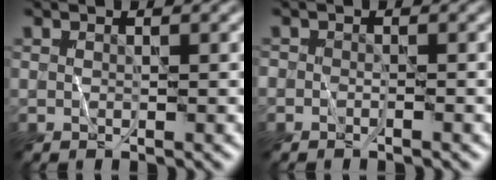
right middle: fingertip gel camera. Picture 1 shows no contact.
{"total": 0.5, "force": [-0.5, 0.0, -0.1], "torque": [0.002, 0.002, -0.009]}